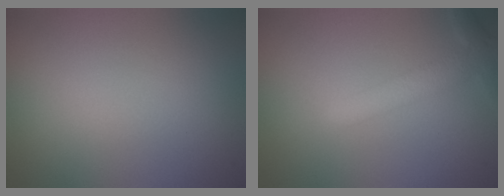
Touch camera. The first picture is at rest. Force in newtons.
{"total": 3.0, "press": 3.0, "slide": 0.2}